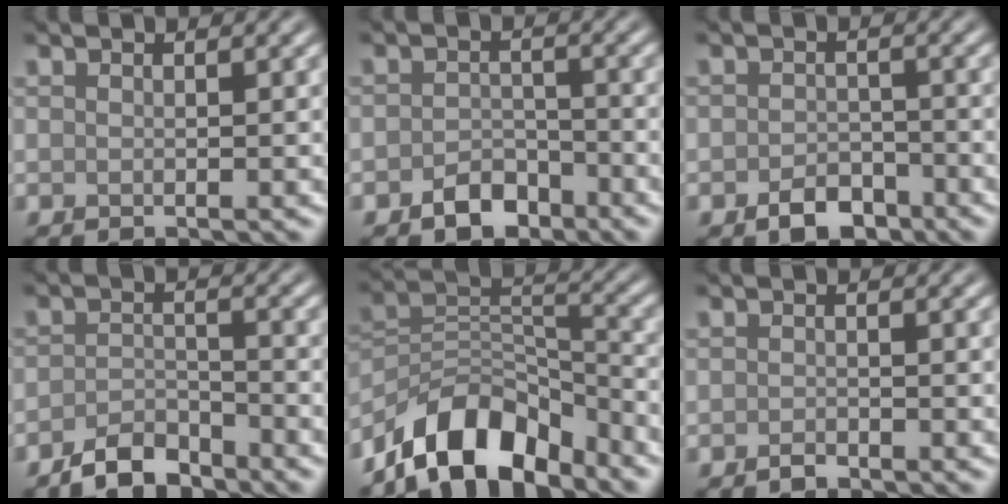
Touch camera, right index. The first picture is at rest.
{"total": 2.7, "force": [-1.8, 1.7, 1.1], "torque": [-0.011, 0.007, -0.035]}
{"total": 3.0, "force": [-1.8, 1.9, 1.5], "torque": [-0.019, 0.002, -0.035]}
{"total": 3.3, "force": [-2.8, 1.2, 1.3], "torque": [-0.024, 0.005, -0.058]}
{"total": 8.9, "force": [-6.9, 3.7, 4.2], "torque": [-0.051, -0.001, -0.133]}
{"total": 0.9, "force": [-0.7, 0.3, 0.3], "torque": [-0.006, 0.001, -0.015]}